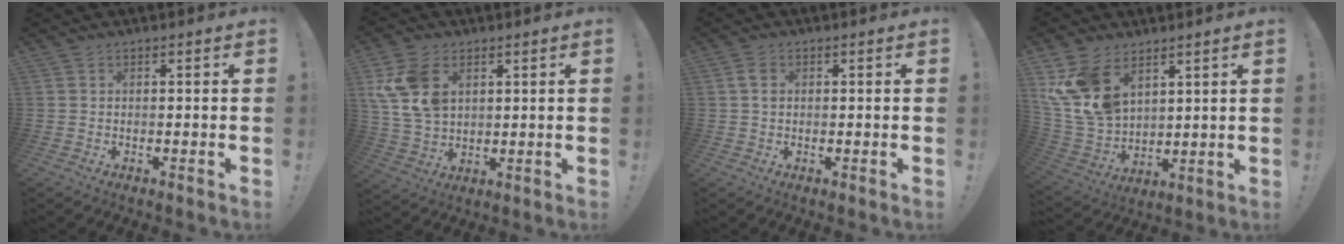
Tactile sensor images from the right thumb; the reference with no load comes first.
{"total": 12.7, "force": [4.8, 8.6, 8.0], "torque": [-0.163, -0.008, 0.093]}
{"total": 2.7, "force": [0.6, 1.9, 1.8], "torque": [-0.024, 0.001, 0.008]}
{"total": 14.5, "force": [7.6, 9.5, 7.9], "torque": [-0.164, -0.046, 0.151]}